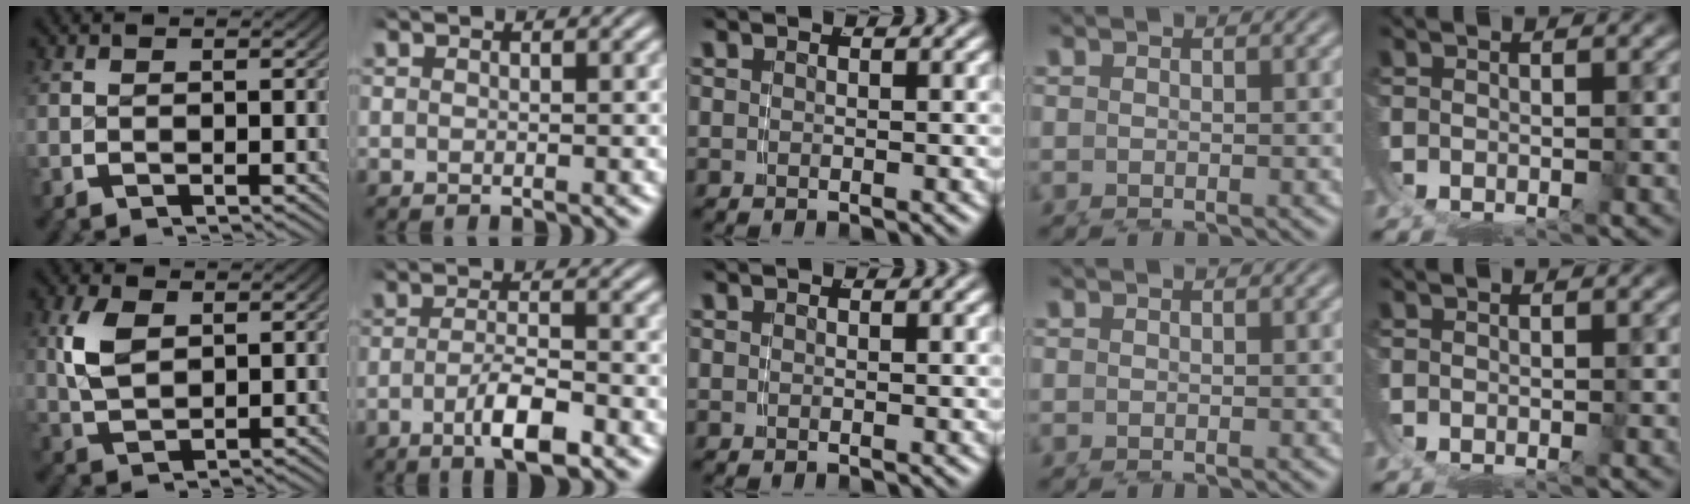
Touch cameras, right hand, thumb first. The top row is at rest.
{"thumb": {"total": 4.1, "force": [1.3, 2.7, 2.8], "torque": [-0.065, -0.008, 0.034]}, "index": {"total": 4.5, "force": [-2.0, 1.1, 3.9], "torque": [-0.065, -0.014, -0.030]}}